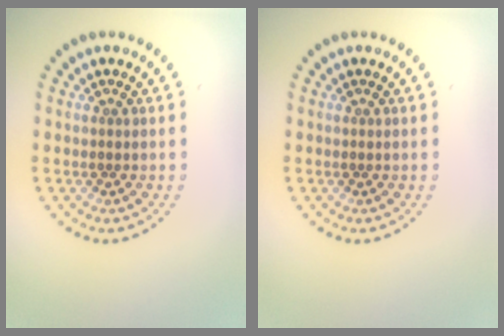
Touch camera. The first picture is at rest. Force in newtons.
{"total": 0.0}